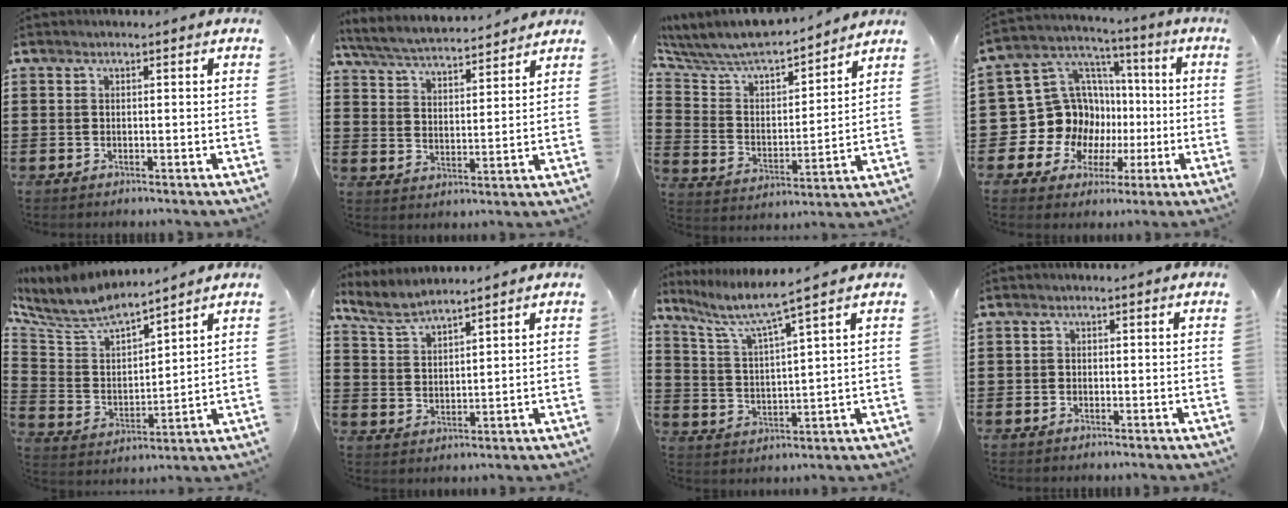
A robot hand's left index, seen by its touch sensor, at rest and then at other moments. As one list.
[{"total": 5.0, "force": [4.8, 0.3, 1.2], "torque": [-0.047, -0.029, 0.080]}, {"total": 7.4, "force": [7.0, 1.1, 2.0], "torque": [-0.075, -0.055, 0.116]}, {"total": 14.1, "force": [-0.8, 13.2, 4.8], "torque": [-0.143, -0.021, 0.007]}, {"total": 7.5, "force": [6.8, 1.4, 2.7], "torque": [-0.086, -0.044, 0.116]}, {"total": 4.5, "force": [4.2, 0.6, 1.5], "torque": [-0.046, -0.013, 0.077]}, {"total": 4.8, "force": [3.7, 0.0, 3.1], "torque": [-0.082, -0.028, 0.052]}, {"total": 0.7, "force": [-0.4, 0.5, 0.2], "torque": [-0.005, 0.000, -0.009]}]